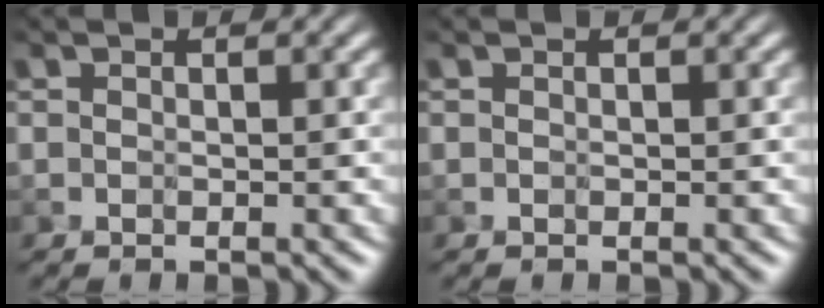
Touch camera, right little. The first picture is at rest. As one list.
[{"total": 0.0}]